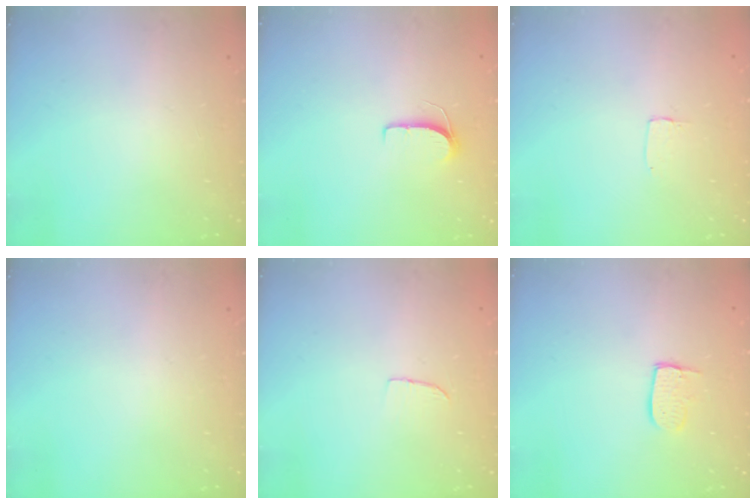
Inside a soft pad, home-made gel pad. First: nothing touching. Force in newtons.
{"total": 6.1, "press": 6.1, "slide": 0.5}
{"total": 1.2, "press": 1.2, "slide": 0.0}
{"total": 0.0}
{"total": 4.2, "press": 4.2, "slide": 0.4}
{"total": 6.3, "press": 6.3, "slide": 0.5}